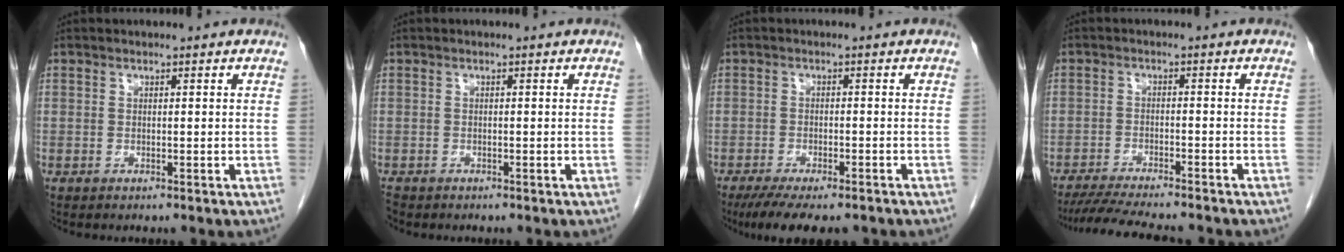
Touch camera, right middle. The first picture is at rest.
{"total": 0.9, "force": [-0.8, 0.3, 0.3], "torque": [-0.009, -0.002, -0.014]}
{"total": 10.2, "force": [-8.1, 2.5, 5.7], "torque": [-0.082, -0.012, -0.120]}
{"total": 11.5, "force": [-10.2, 0.9, 5.2], "torque": [-0.079, -0.017, -0.155]}